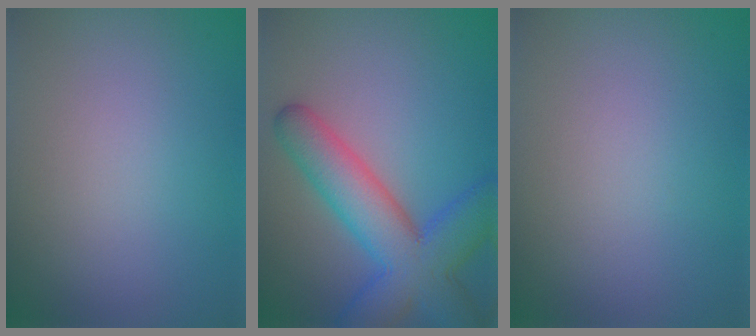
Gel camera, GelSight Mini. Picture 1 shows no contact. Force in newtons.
{"total": 8.3, "press": 8.3, "slide": 0.4}
{"total": 0.0}